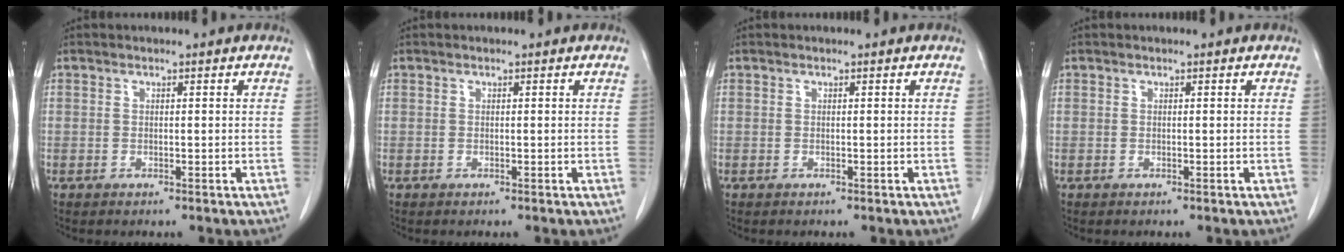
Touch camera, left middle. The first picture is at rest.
{"total": 0.0}
{"total": 0.0}
{"total": 0.0}